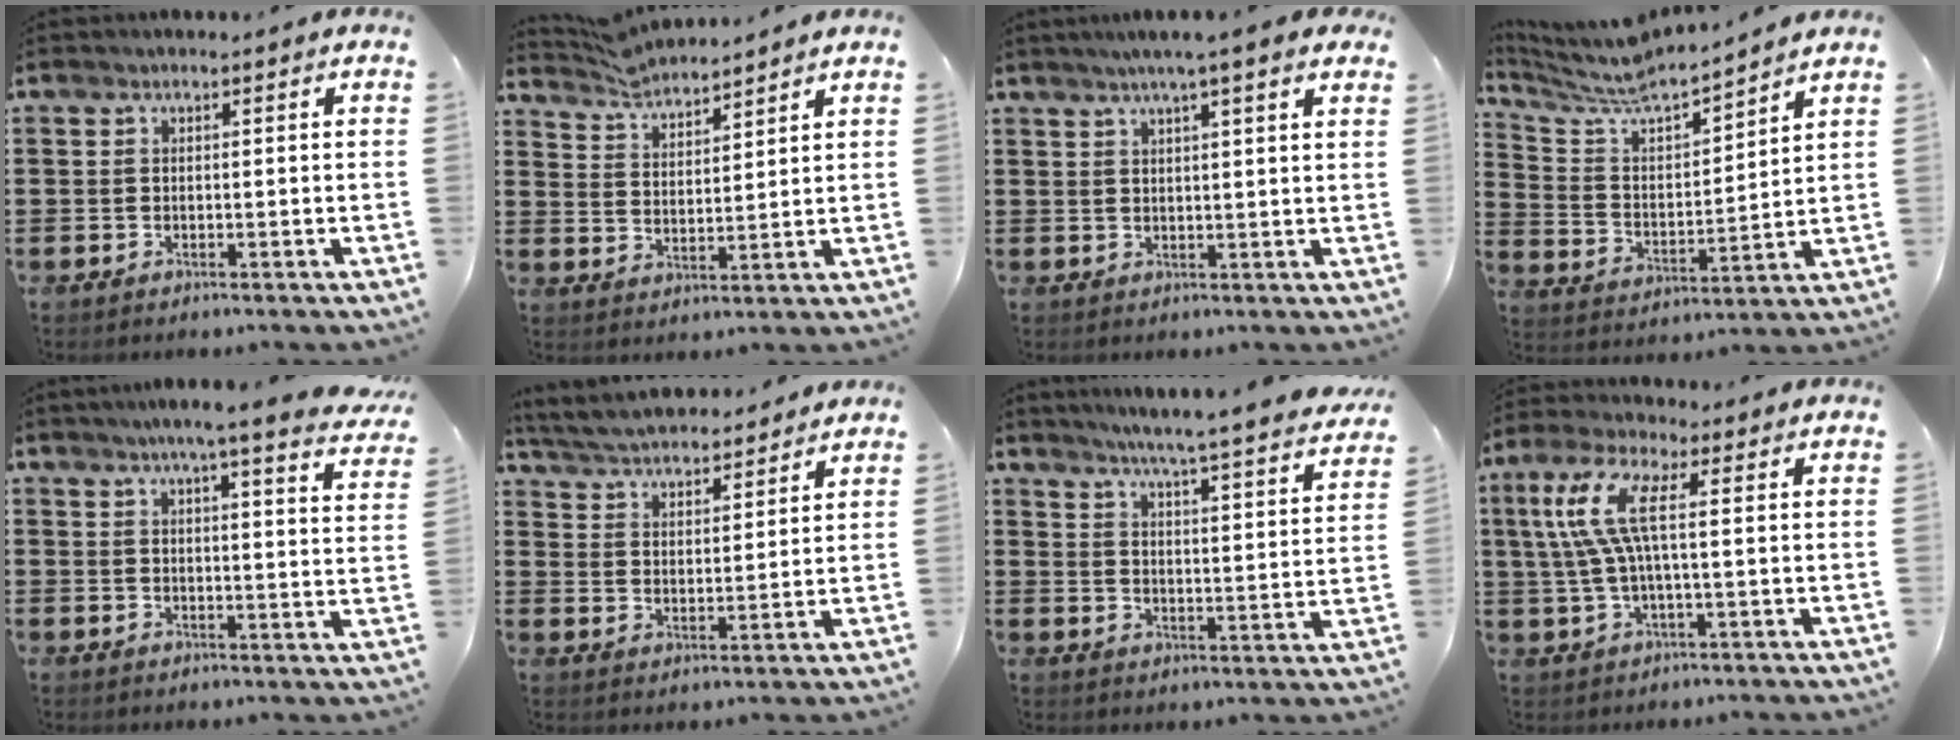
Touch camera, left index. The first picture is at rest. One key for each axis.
{"total": 4.4, "fx": 4.4, "fy": 0.2, "fz": 0.0, "tx": -0.018, "ty": -0.019, "tz": 0.081}
{"total": 3.9, "fx": 3.1, "fy": 0.2, "fz": 2.4, "tx": -0.056, "ty": 0.000, "tz": 0.054}
{"total": 6.2, "fx": 6.1, "fy": 0.6, "fz": 1.2, "tx": -0.057, "ty": -0.056, "tz": 0.099}
{"total": 5.5, "fx": 4.7, "fy": -0.3, "fz": 2.8, "tx": -0.063, "ty": -0.018, "tz": 0.078}
{"total": 4.7, "fx": 4.7, "fy": 0.4, "fz": 0.4, "tx": -0.032, "ty": -0.027, "tz": 0.081}
{"total": 4.9, "fx": 4.5, "fy": -1.1, "fz": 1.6, "tx": -0.053, "ty": -0.044, "tz": 0.069}
{"total": 8.6, "fx": 1.7, "fy": 2.3, "fz": 8.1, "tx": -0.187, "ty": -0.006, "tz": 0.021}